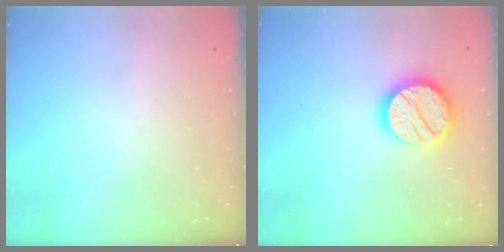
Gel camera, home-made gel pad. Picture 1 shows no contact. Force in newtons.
{"total": 17.8, "press": 17.7, "slide": 1.4}